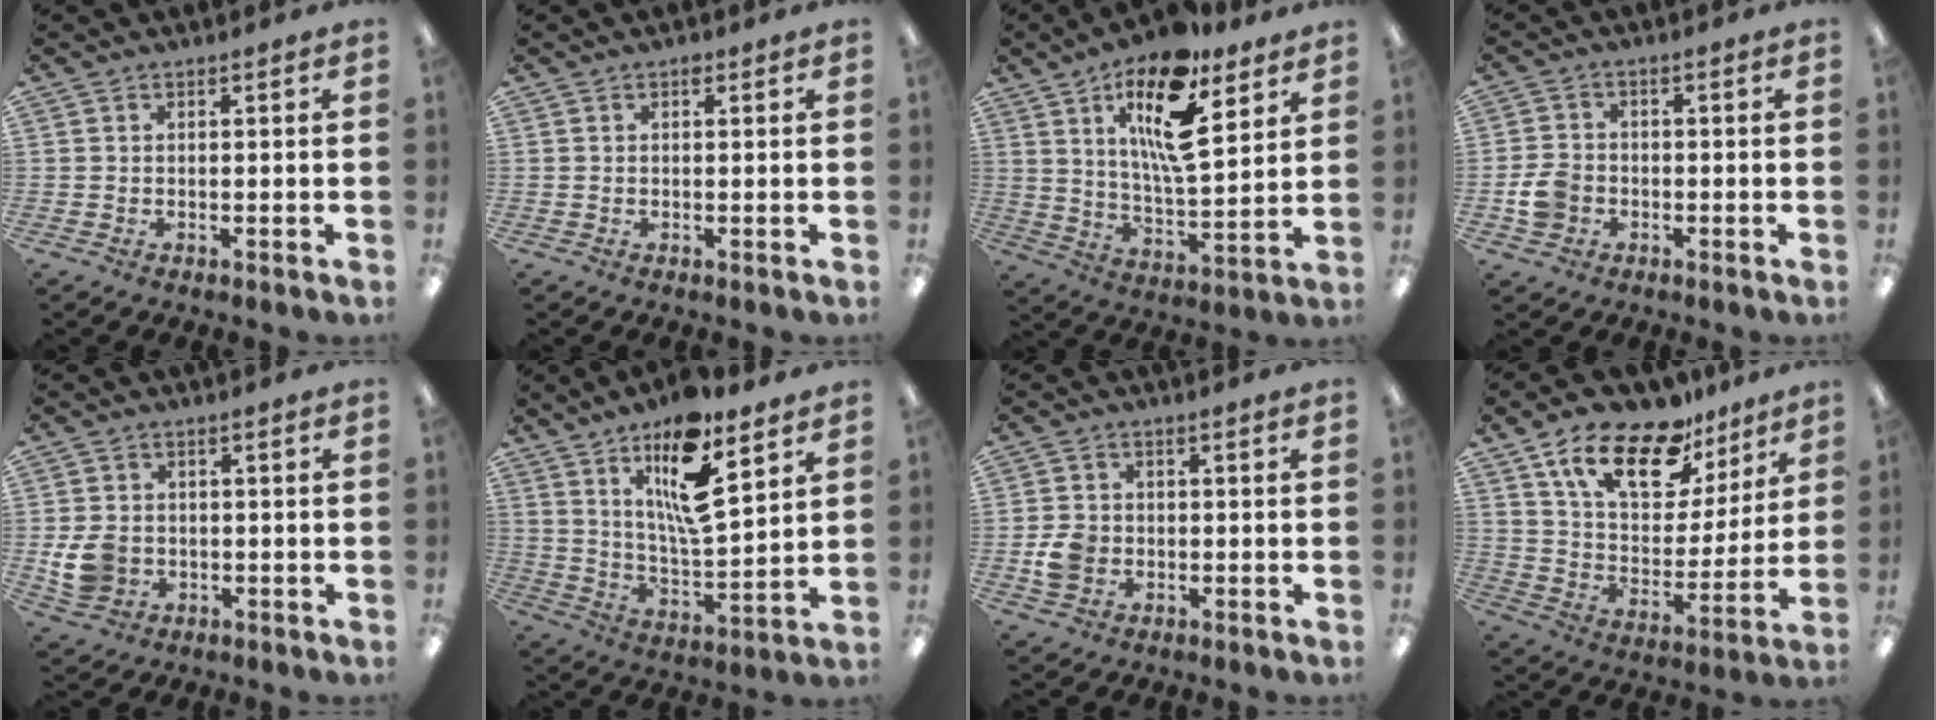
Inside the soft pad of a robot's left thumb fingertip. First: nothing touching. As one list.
[{"total": 0.8, "force": [0.5, 0.4, 0.4], "torque": [-0.009, 0.003, 0.008]}, {"total": 19.0, "force": [10.3, 7.2, 14.3], "torque": [-0.231, -0.046, 0.167]}, {"total": 5.3, "force": [-1.7, 4.3, 2.5], "torque": [-0.055, 0.009, -0.030]}, {"total": 6.8, "force": [-1.0, 5.7, 3.5], "torque": [-0.073, 0.010, -0.016]}, {"total": 17.1, "force": [10.2, 5.1, 12.6], "torque": [-0.215, -0.050, 0.167]}, {"total": 4.9, "force": [-1.1, 4.2, 2.2], "torque": [-0.035, 0.003, -0.020]}, {"total": 19.2, "force": [12.9, 9.5, 10.6], "torque": [-0.190, -0.066, 0.226]}]